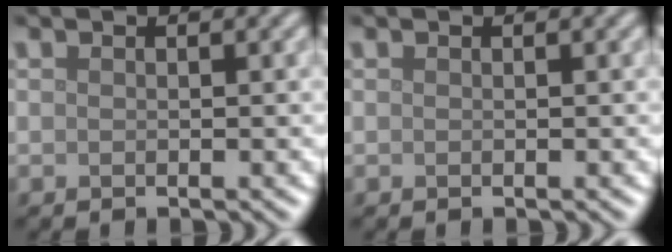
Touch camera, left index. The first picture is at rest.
{"total": 0.0}